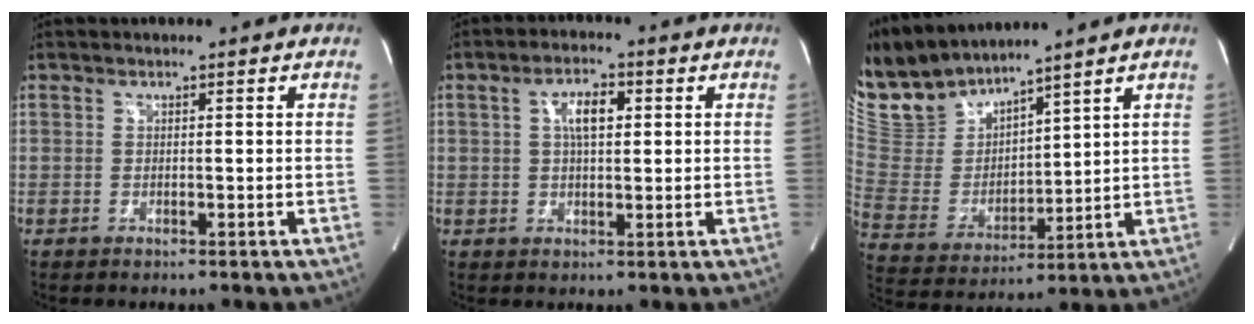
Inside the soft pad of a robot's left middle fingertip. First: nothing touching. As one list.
[{"total": 4.9, "force": [1.2, 2.1, 4.3], "torque": [-0.079, 0.012, 0.020]}, {"total": 12.7, "force": [11.9, 2.6, 3.7], "torque": [-0.095, 0.005, 0.255]}]